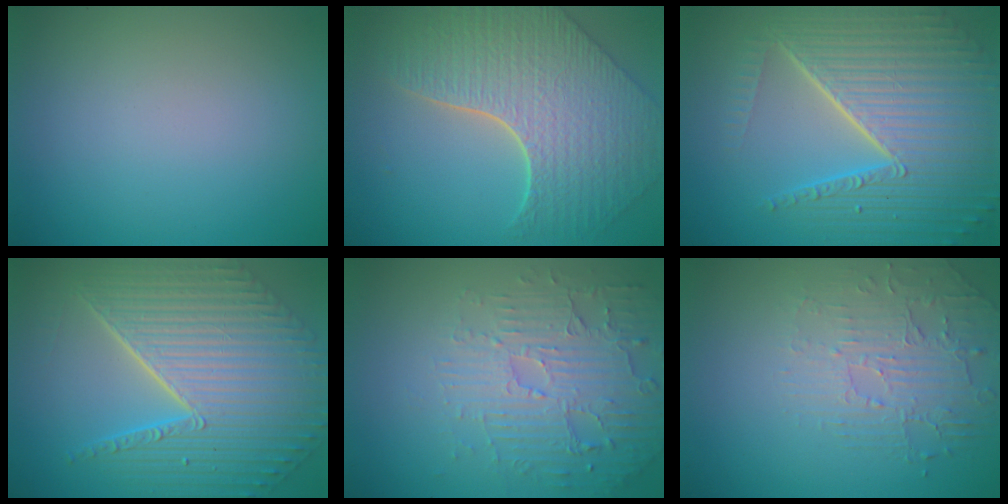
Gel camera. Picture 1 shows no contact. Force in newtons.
{"total": 8.5, "press": 6.3, "slide": 5.7}
{"total": 10.2, "press": 6.6, "slide": 7.8}
{"total": 10.5, "press": 7.2, "slide": 7.6}
{"total": 5.3, "press": 3.8, "slide": 3.7}
{"total": 2.2, "press": 1.7, "slide": 1.5}